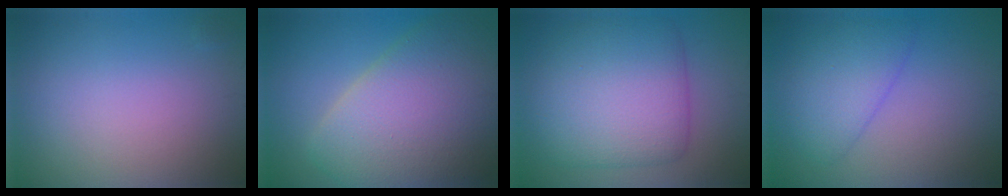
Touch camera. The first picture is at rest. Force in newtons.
{"total": 10.9, "press": 10.9, "slide": 0.8}
{"total": 8.2, "press": 8.2, "slide": 0.2}
{"total": 3.4, "press": 3.4, "slide": 0.2}